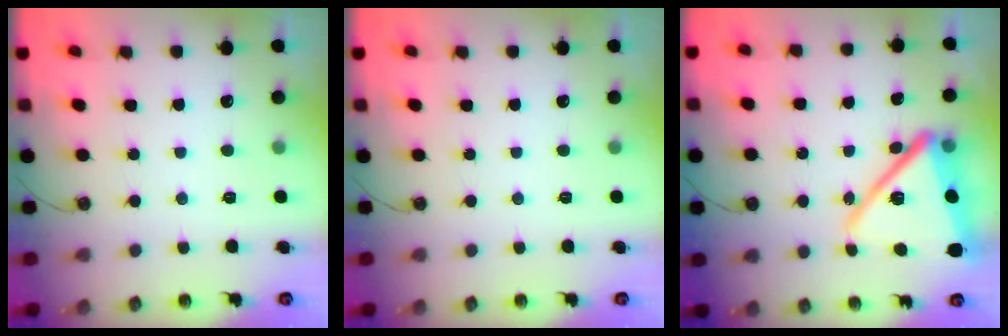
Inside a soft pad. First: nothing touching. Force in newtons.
{"total": 0.0}
{"total": 21.8, "press": 21.7, "slide": 1.9}